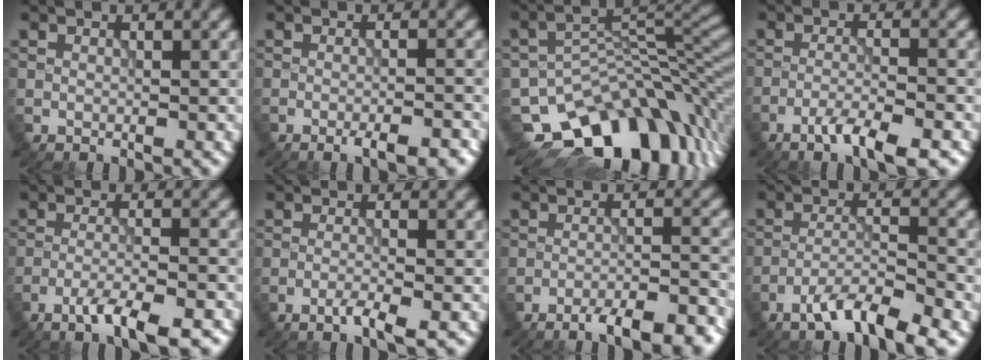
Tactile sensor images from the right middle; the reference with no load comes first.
{"total": 3.3, "force": [-2.2, 0.6, 2.4], "torque": [-0.042, 0.004, -0.033]}
{"total": 13.1, "force": [-7.9, 7.5, 7.3], "torque": [-0.109, -0.018, -0.125]}
{"total": 4.5, "force": [-3.0, 0.6, 3.2], "torque": [-0.058, 0.003, -0.056]}
{"total": 6.1, "force": [-4.1, 1.1, 4.3], "torque": [-0.072, 0.001, -0.067]}
{"total": 2.2, "force": [-1.3, 0.3, 1.8], "torque": [-0.031, 0.002, -0.029]}
{"total": 7.5, "force": [-6.0, 1.6, 4.3], "torque": [-0.065, -0.003, -0.081]}
{"total": 5.5, "force": [-3.9, 0.9, 3.7], "torque": [-0.065, 0.003, -0.075]}